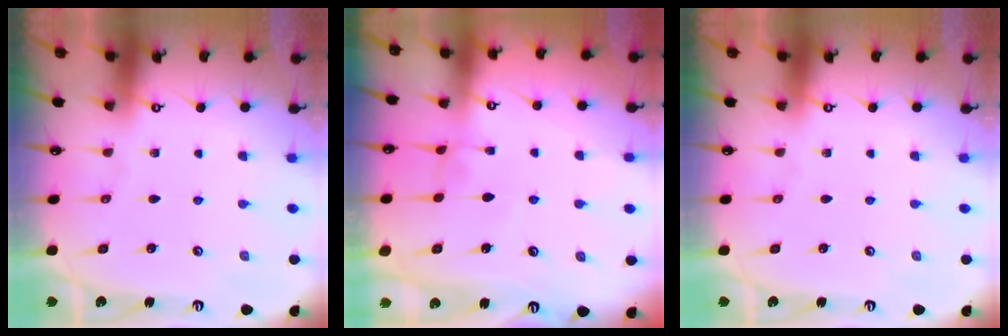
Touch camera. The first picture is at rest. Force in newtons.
{"total": 0.0}
{"total": 0.0}